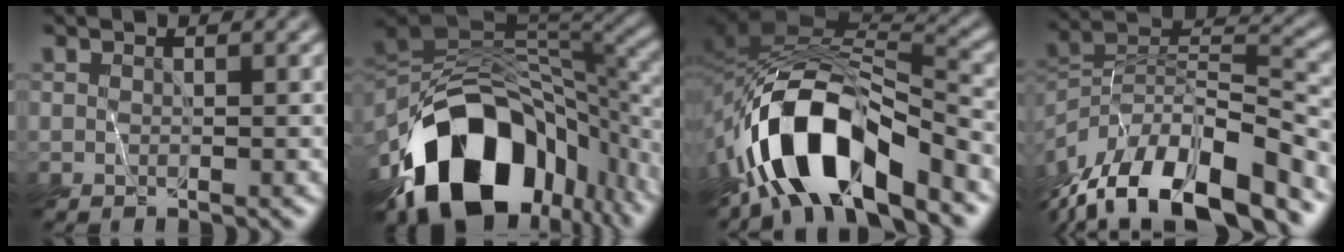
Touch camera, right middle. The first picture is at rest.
{"total": 15.8, "force": [-8.8, 8.5, 10.0], "torque": [-0.181, -0.011, -0.135]}
{"total": 11.3, "force": [-7.1, 4.2, 7.6], "torque": [-0.132, -0.001, -0.134]}
{"total": 14.2, "force": [-10.4, 4.7, 8.4], "torque": [-0.171, 0.006, -0.181]}